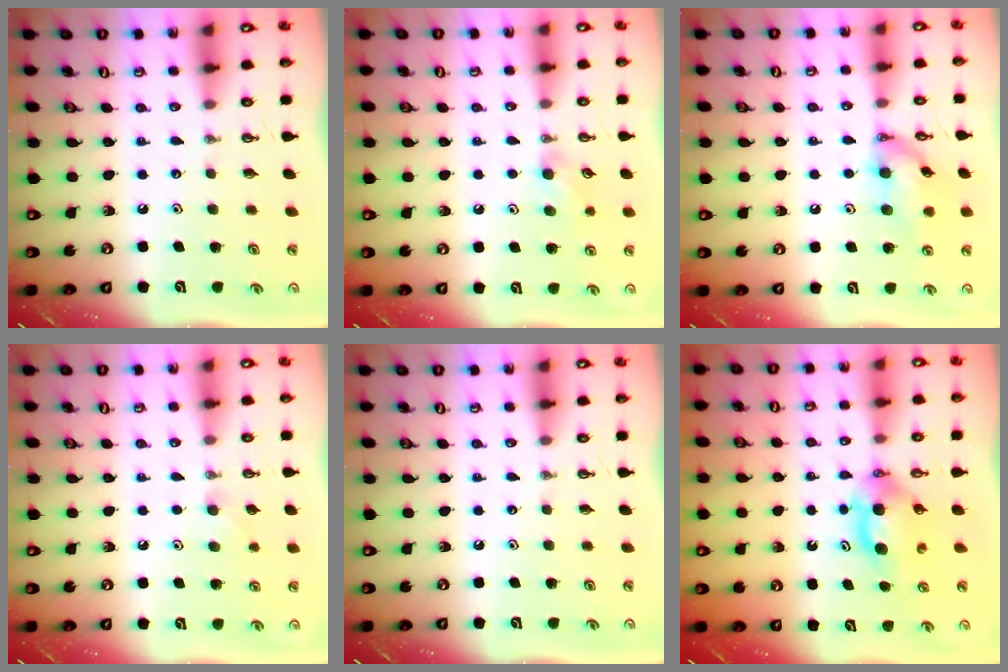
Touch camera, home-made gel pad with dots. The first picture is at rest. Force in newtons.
{"total": 7.5, "press": 7.4, "slide": 1.4}
{"total": 12.9, "press": 12.8, "slide": 1.5}
{"total": 7.1, "press": 6.1, "slide": 3.5}
{"total": 0.0}
{"total": 5.7, "press": 5.5, "slide": 1.8}